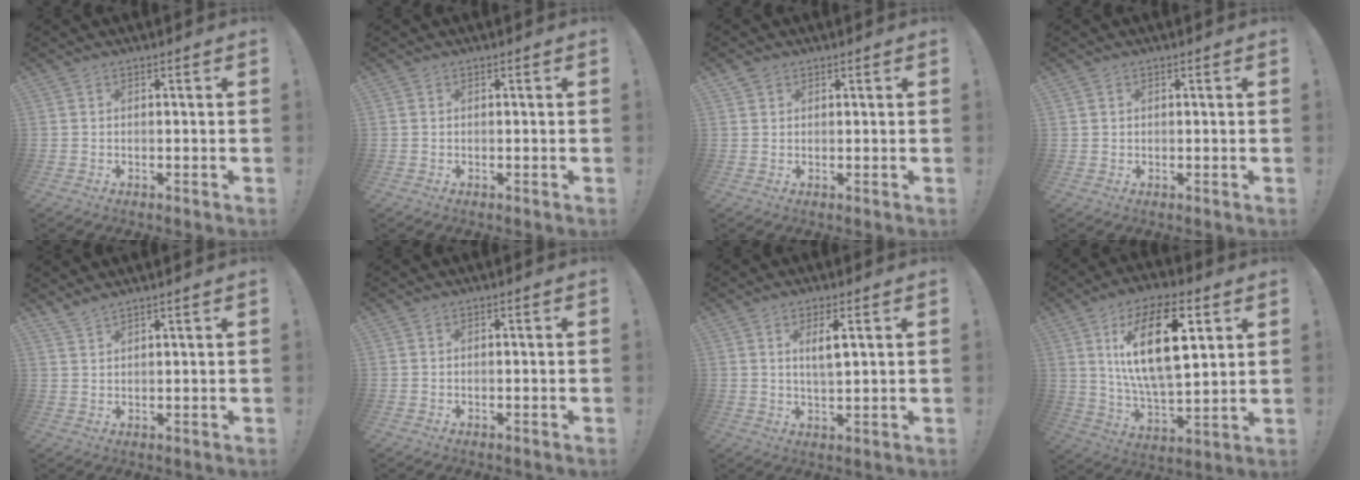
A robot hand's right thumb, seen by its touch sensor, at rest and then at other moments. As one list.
[{"total": 0.0}, {"total": 1.5, "force": [1.0, 1.0, 0.3], "torque": [-0.006, -0.001, 0.018]}, {"total": 1.0, "force": [0.3, 0.9, -0.1], "torque": [0.007, -0.001, 0.005]}, {"total": 2.6, "force": [2.3, -0.2, 1.1], "torque": [-0.031, -0.011, 0.043]}, {"total": 0.0}, {"total": 5.0, "force": [1.9, 1.2, 4.5], "torque": [-0.075, -0.008, 0.029]}, {"total": 20.3, "force": [7.3, 8.3, 17.0], "torque": [-0.310, -0.015, 0.109]}]